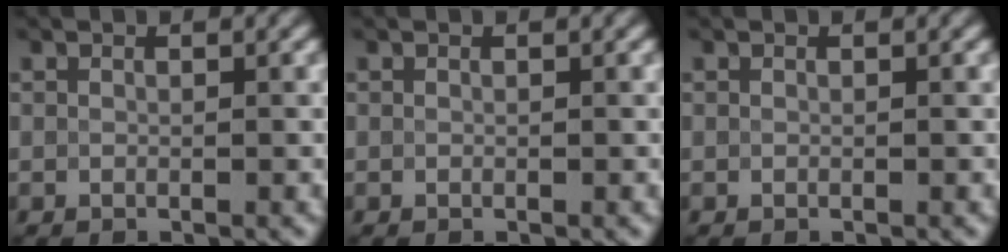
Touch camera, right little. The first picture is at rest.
{"total": 0.0}
{"total": 0.0}